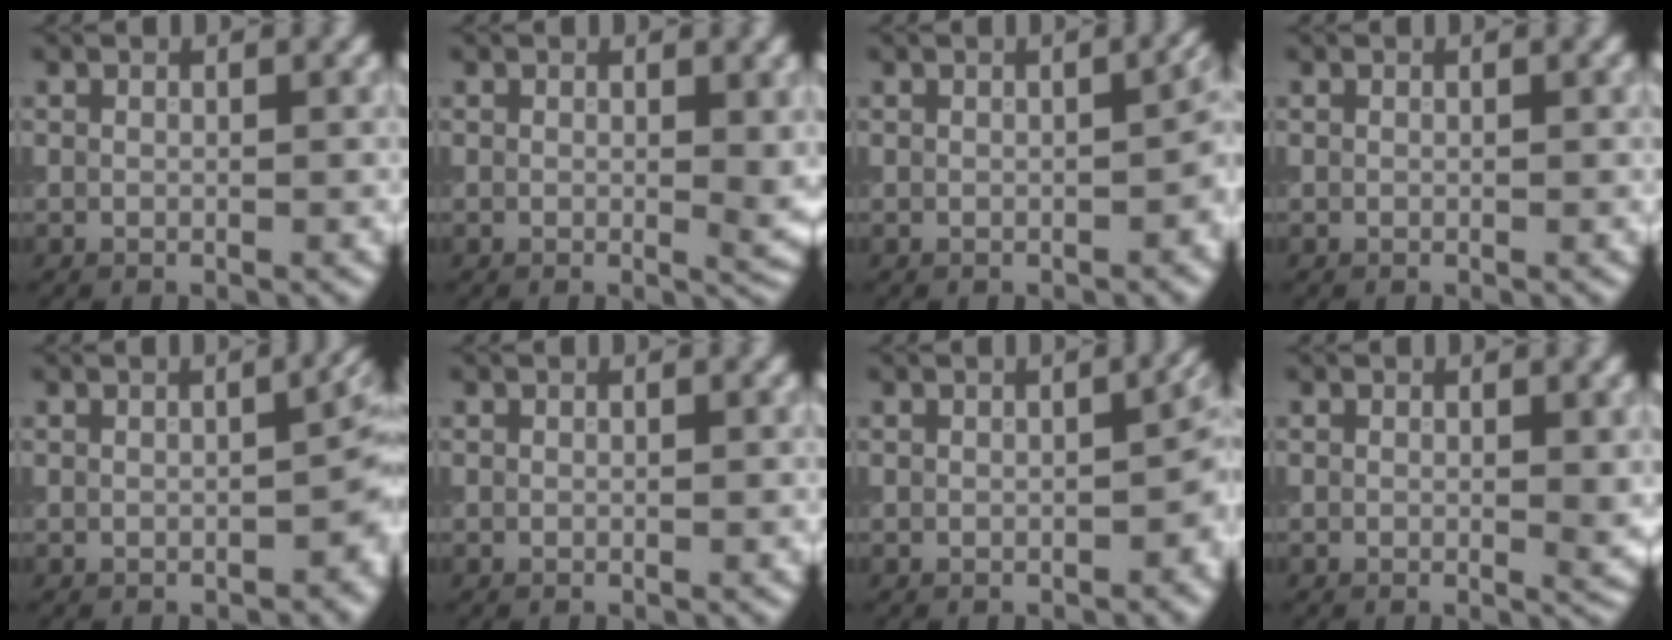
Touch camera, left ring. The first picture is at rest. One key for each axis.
{"total": 1.8, "fx": 0.3, "fy": 0.6, "fz": 1.7, "tx": -0.015, "ty": -0.006, "tz": 0.004}
{"total": 2.7, "fx": -0.3, "fy": 1.2, "fz": 2.4, "tx": -0.024, "ty": 0.002, "tz": -0.002}
{"total": 0.0}
{"total": 4.4, "fx": -0.6, "fy": 2.1, "fz": 3.8, "tx": -0.036, "ty": -0.003, "tz": -0.003}
{"total": 0.0}
{"total": 3.4, "fx": -0.4, "fy": 1.8, "fz": 2.9, "tx": -0.027, "ty": 0.000, "tz": -0.004}
{"total": 1.4, "fx": 0.2, "fy": 0.4, "fz": 1.3, "tx": -0.012, "ty": -0.005, "tz": 0.002}